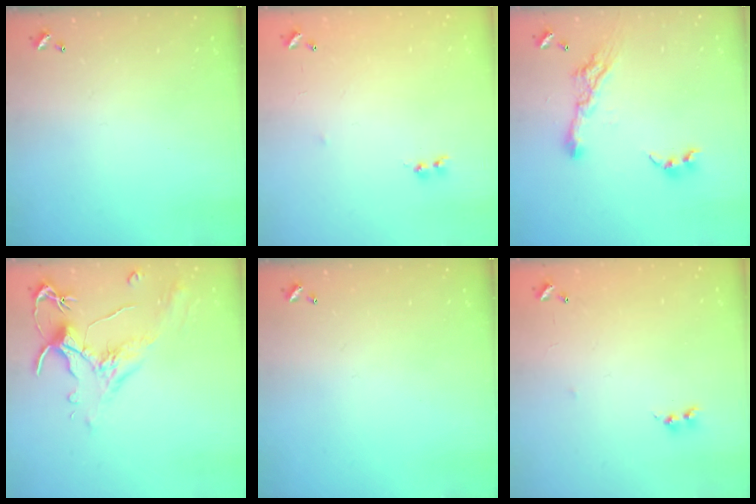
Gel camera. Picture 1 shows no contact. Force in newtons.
{"total": 5.7, "press": 5.7, "slide": 0.7}
{"total": 9.2, "press": 9.1, "slide": 1.0}
{"total": 1.8, "press": 1.2, "slide": 1.3}
{"total": 0.0}
{"total": 6.2, "press": 6.2, "slide": 0.7}